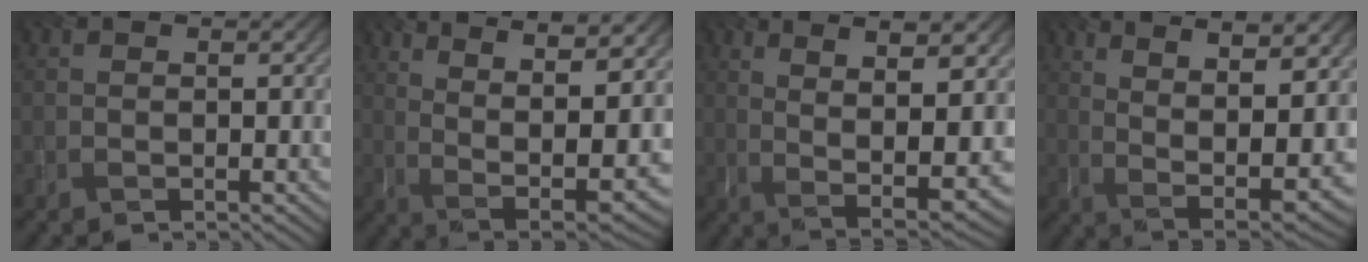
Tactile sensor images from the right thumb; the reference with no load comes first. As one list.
[{"total": 14.9, "force": [6.5, 5.2, 12.4], "torque": [-0.212, 0.023, 0.108]}, {"total": 11.2, "force": [3.0, 3.0, 10.3], "torque": [-0.167, 0.012, 0.049]}, {"total": 13.7, "force": [5.5, 4.5, 11.7], "torque": [-0.197, 0.023, 0.088]}]